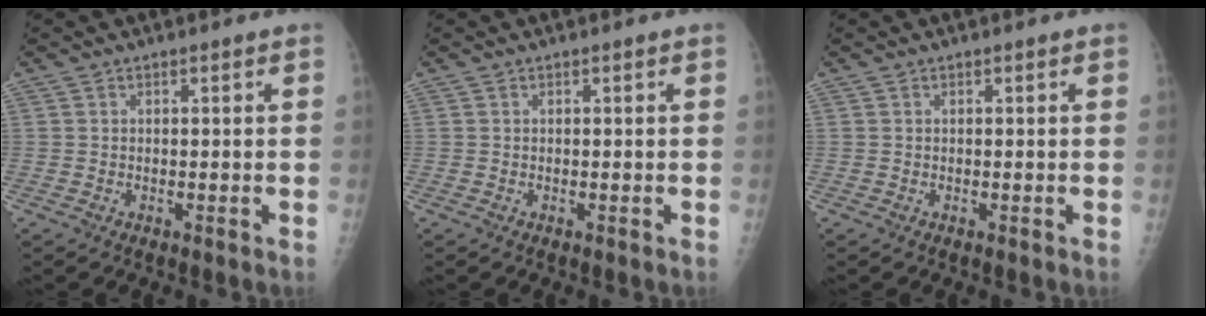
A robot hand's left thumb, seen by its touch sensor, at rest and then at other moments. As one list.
[{"total": 0.0}, {"total": 0.0}]